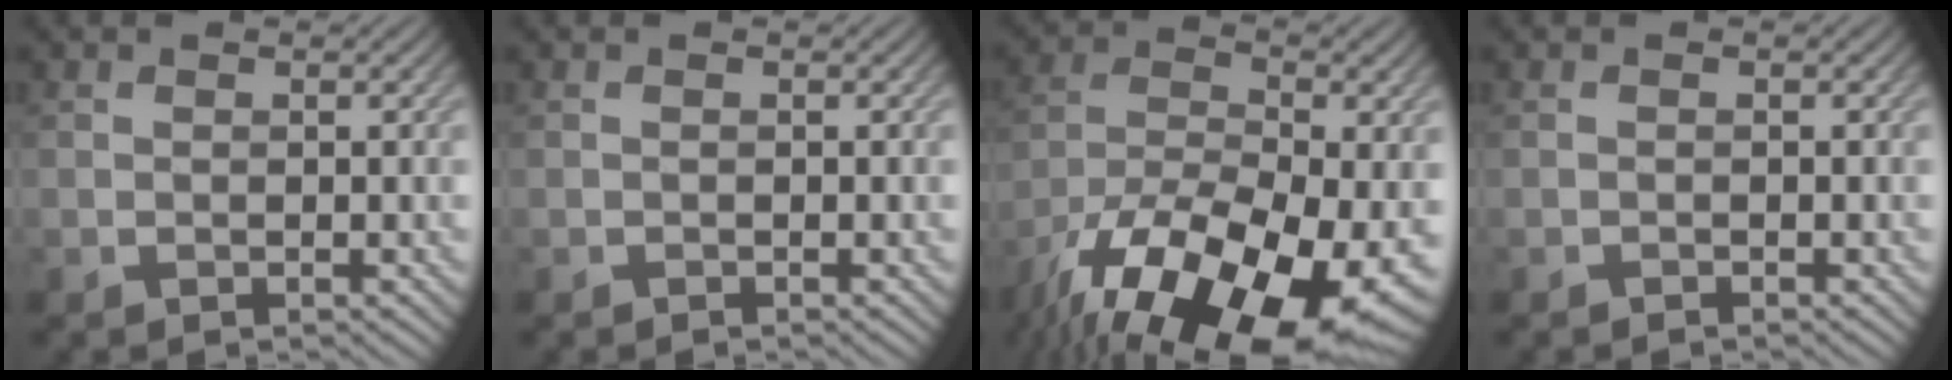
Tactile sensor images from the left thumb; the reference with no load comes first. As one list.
[{"total": 0.0}, {"total": 18.6, "force": [-11.0, 8.3, 12.4], "torque": [-0.266, -0.051, -0.173]}, {"total": 0.0}]